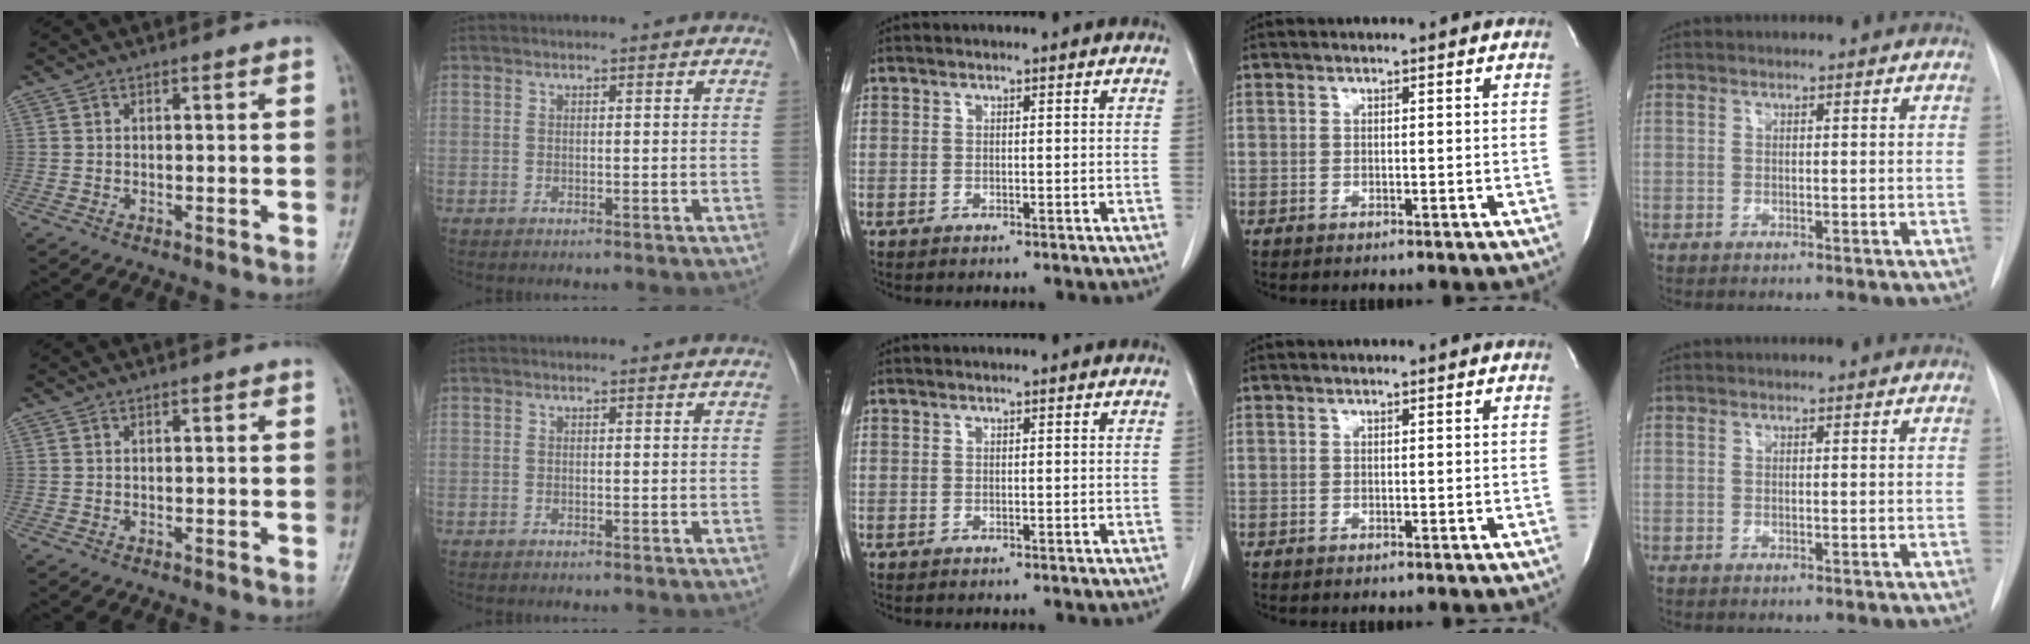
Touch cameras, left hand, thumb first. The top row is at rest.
{}